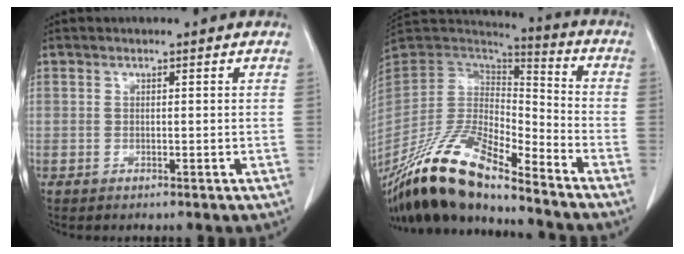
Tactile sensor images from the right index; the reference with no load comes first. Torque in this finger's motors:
{"motor_torque": [0.28, -0.27, -0.17, -0.18]}